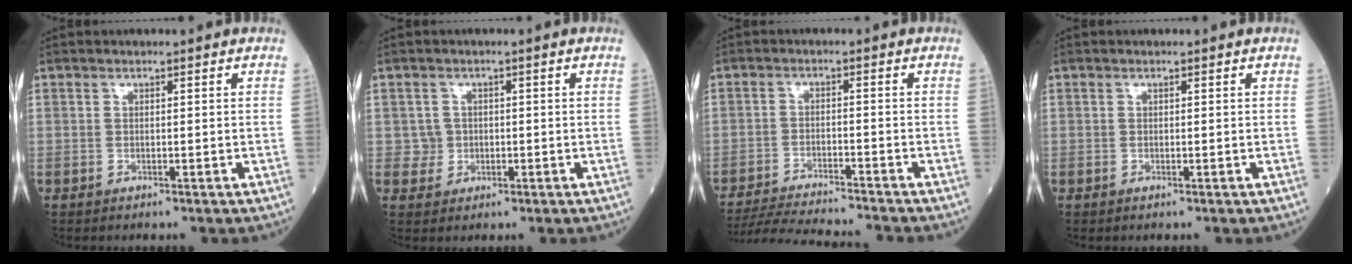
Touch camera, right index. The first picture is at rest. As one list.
[{"total": 2.3, "force": [-0.2, 2.3, 0.2], "torque": [0.003, 0.007, -0.002]}, {"total": 12.9, "force": [-12.2, -0.5, 4.3], "torque": [-0.061, -0.016, -0.191]}, {"total": 0.0}]